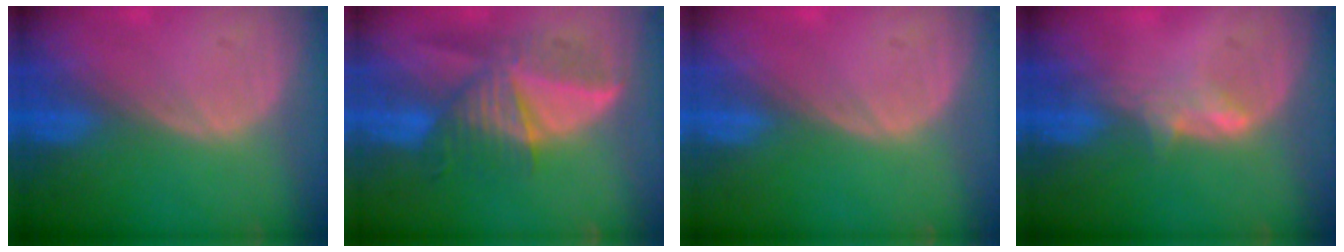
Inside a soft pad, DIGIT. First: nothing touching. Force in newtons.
{"total": 8.0, "press": 7.7, "slide": 2.3}
{"total": 0.0}
{"total": 2.3, "press": 2.3, "slide": 0.4}